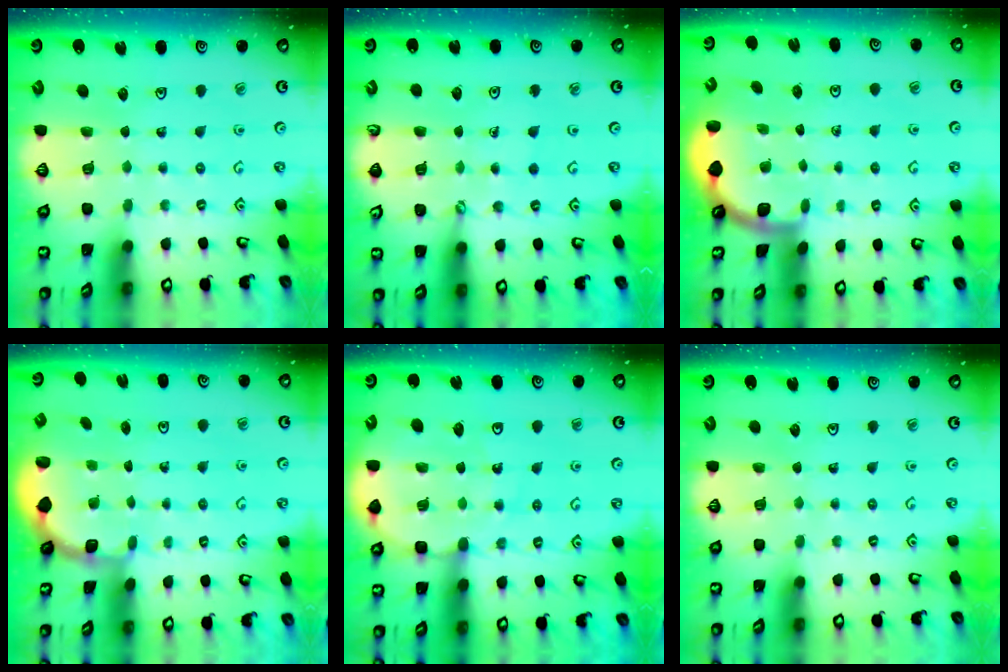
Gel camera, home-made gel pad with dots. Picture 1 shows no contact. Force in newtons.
{"total": 0.7, "press": 0.7, "slide": 0.0}
{"total": 1.8, "press": 1.8, "slide": 0.1}
{"total": 1.9, "press": 1.7, "slide": 0.8}
{"total": 9.7, "press": 9.2, "slide": 2.9}
{"total": 0.0}